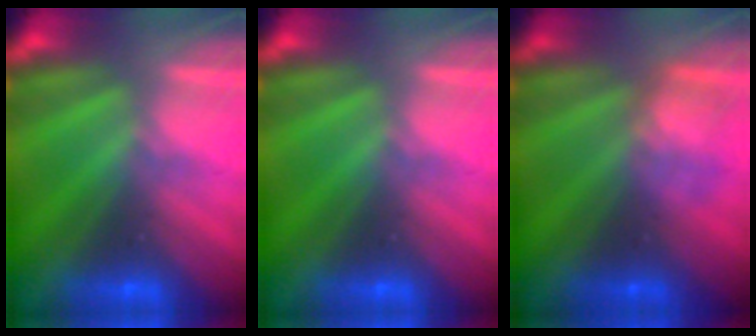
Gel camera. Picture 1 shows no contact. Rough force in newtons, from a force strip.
{"total": 0.0}
{"total": 2.4}